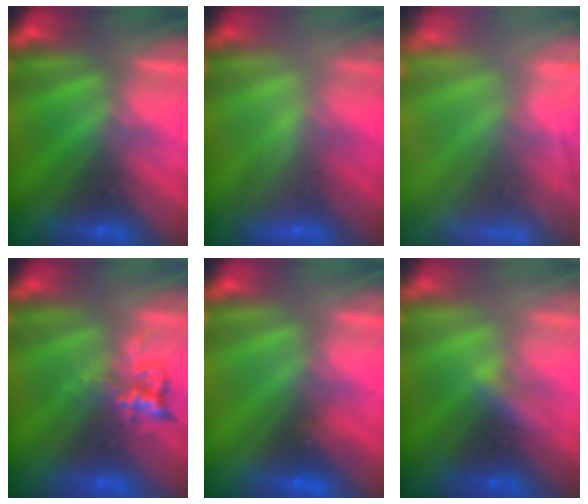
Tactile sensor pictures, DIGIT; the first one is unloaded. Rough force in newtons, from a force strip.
{"total": 2.2}
{"total": 7.5}
{"total": 2.4}
{"total": 1.2}
{"total": 2.2}